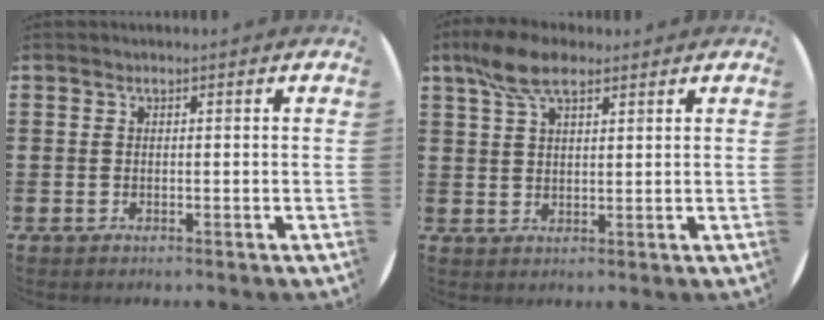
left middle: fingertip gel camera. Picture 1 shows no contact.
{"total": 6.8, "force": [4.5, 2.8, 4.2], "torque": [-0.093, 0.005, 0.084]}